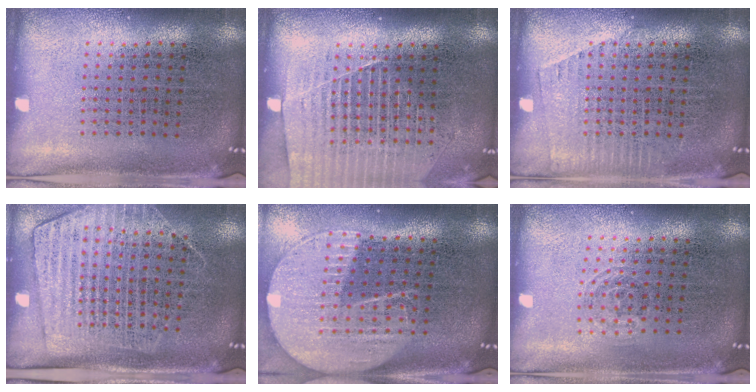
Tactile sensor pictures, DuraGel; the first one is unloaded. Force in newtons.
{"total": 1.6, "press": 1.5, "slide": 0.4}
{"total": 1.1, "press": 1.1, "slide": 0.2}
{"total": 1.8, "press": 1.5, "slide": 0.9}
{"total": 2.2, "press": 1.9, "slide": 1.2}
{"total": 0.7, "press": 0.5, "slide": 0.5}